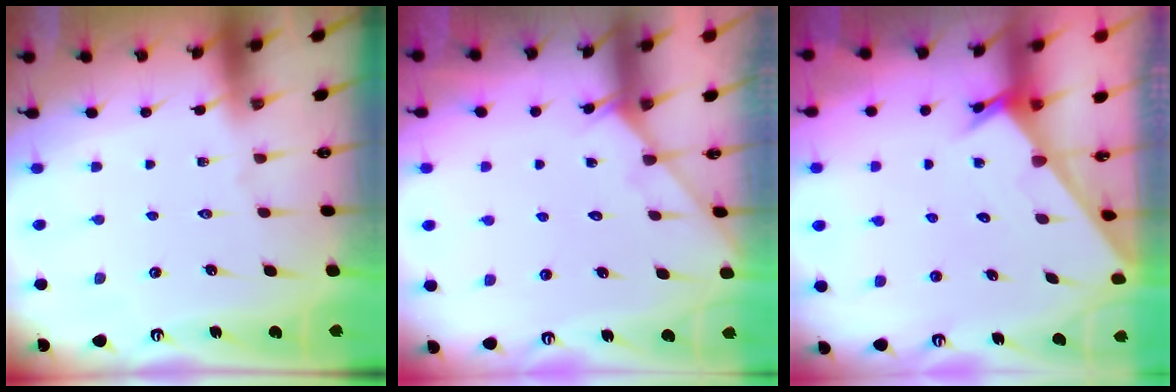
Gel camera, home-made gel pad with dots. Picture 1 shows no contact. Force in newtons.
{"total": 4.0, "press": 3.9, "slide": 0.5}
{"total": 2.1, "press": 2.1, "slide": 0.1}